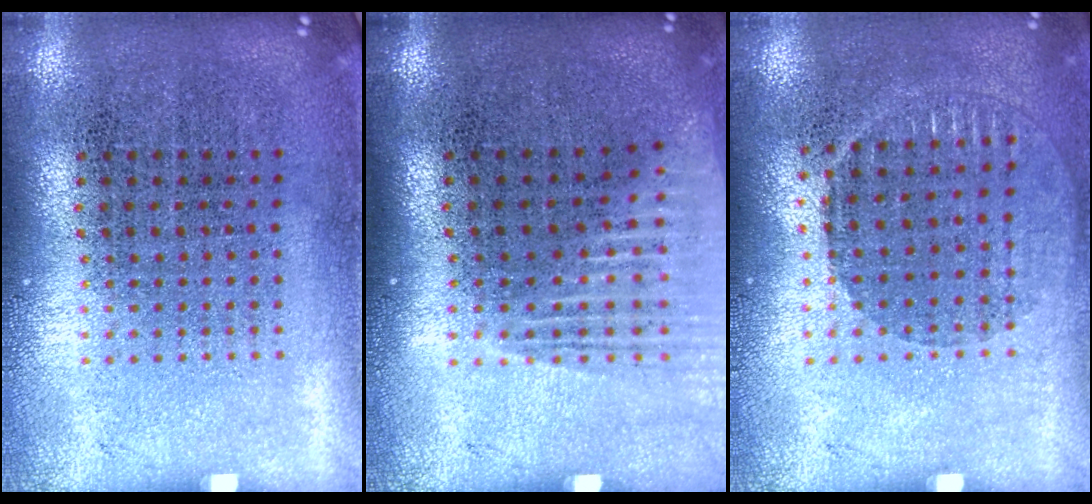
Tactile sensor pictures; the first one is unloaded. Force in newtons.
{"total": 1.5, "press": 1.3, "slide": 0.6}
{"total": 0.9, "press": 0.8, "slide": 0.3}